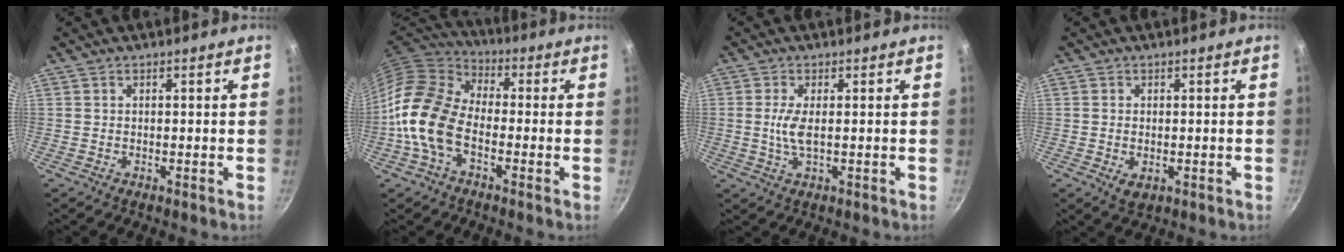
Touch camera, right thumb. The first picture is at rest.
{"total": 14.1, "force": [-4.0, 8.8, 10.3], "torque": [-0.178, 0.038, -0.102]}
{"total": 4.1, "force": [0.2, 1.3, 3.8], "torque": [-0.089, -0.002, 0.004]}
{"total": 2.9, "force": [-0.5, 1.9, 2.1], "torque": [-0.035, -0.009, -0.005]}